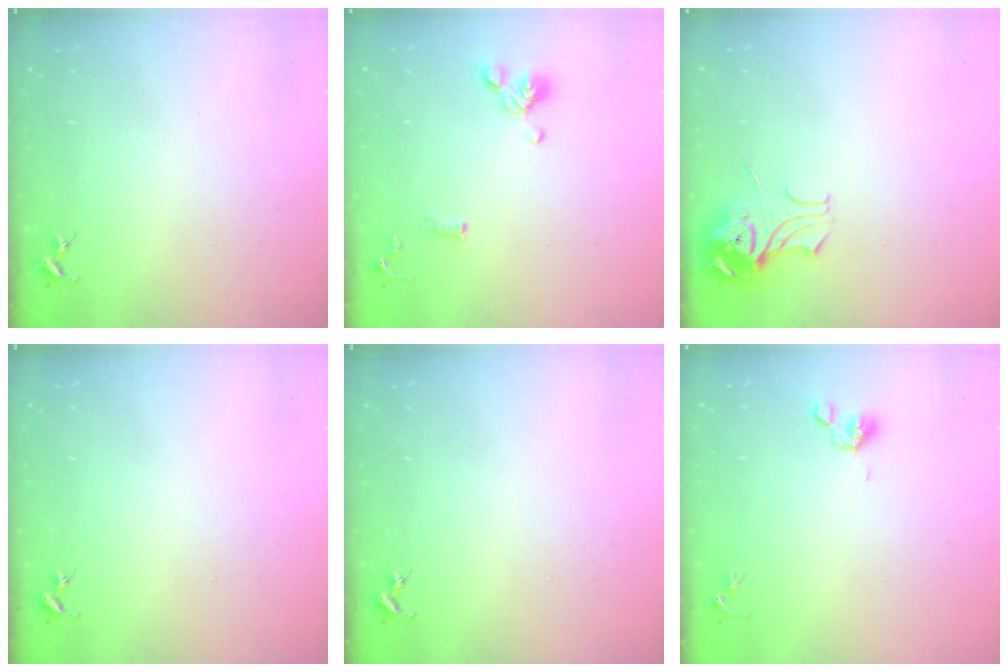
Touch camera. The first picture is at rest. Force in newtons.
{"total": 11.2, "press": 11.0, "slide": 2.0}
{"total": 10.2, "press": 10.1, "slide": 1.0}
{"total": 0.0}
{"total": 0.0}
{"total": 6.3, "press": 6.0, "slide": 1.8}